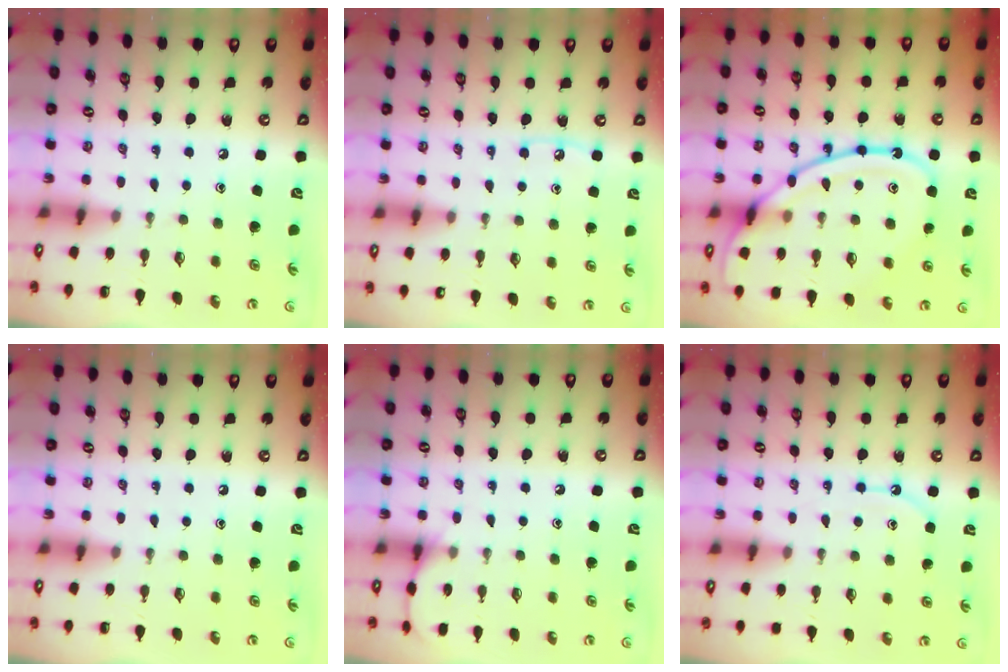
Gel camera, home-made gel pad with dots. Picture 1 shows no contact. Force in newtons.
{"total": 3.8, "press": 3.8, "slide": 0.5}
{"total": 19.3, "press": 19.2, "slide": 1.6}
{"total": 0.0}
{"total": 6.7, "press": 6.6, "slide": 0.8}
{"total": 7.1, "press": 7.1, "slide": 0.7}